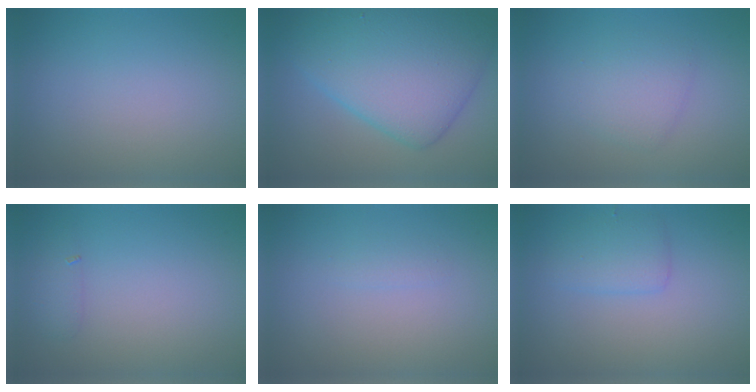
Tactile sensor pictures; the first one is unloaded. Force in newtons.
{"total": 9.5, "press": 9.5, "slide": 0.1}
{"total": 2.4, "press": 2.4, "slide": 0.3}
{"total": 1.0, "press": 1.0, "slide": 0.0}
{"total": 0.7, "press": 0.7, "slide": 0.0}
{"total": 2.1, "press": 2.1, "slide": 0.2}